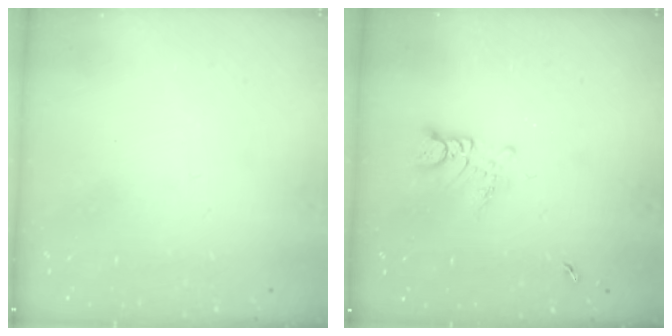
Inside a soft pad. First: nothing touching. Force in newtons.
{"total": 2.7, "press": 2.7, "slide": 0.3}